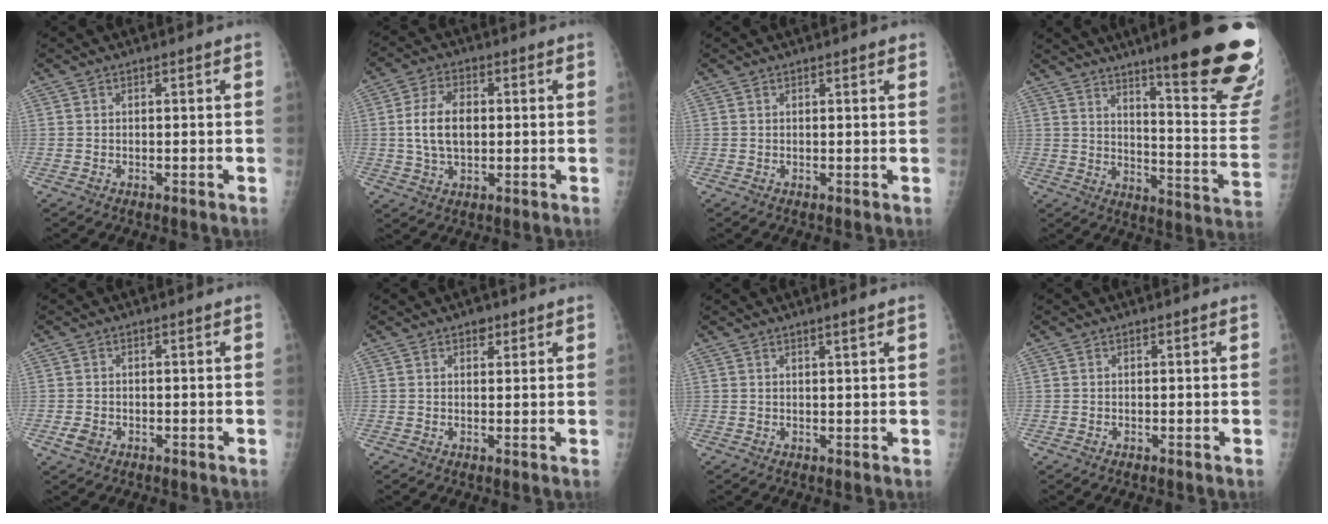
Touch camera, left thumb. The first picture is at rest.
{"total": 8.5, "force": [0.4, 5.3, 6.6], "torque": [-0.121, 0.005, 0.009]}
{"total": 1.1, "force": [0.7, 0.1, 0.8], "torque": [-0.009, -0.002, 0.008]}
{"total": 25.6, "force": [16.8, 3.1, 19.0], "torque": [-0.213, -0.098, 0.230]}
{"total": 2.1, "force": [-0.9, 1.6, 1.1], "torque": [-0.022, 0.001, -0.014]}
{"total": 1.7, "force": [1.1, 1.0, 0.8], "torque": [0.003, -0.004, 0.012]}
{"total": 1.5, "force": [1.0, -0.3, 1.1], "torque": [-0.019, -0.007, 0.018]}
{"total": 0.0}